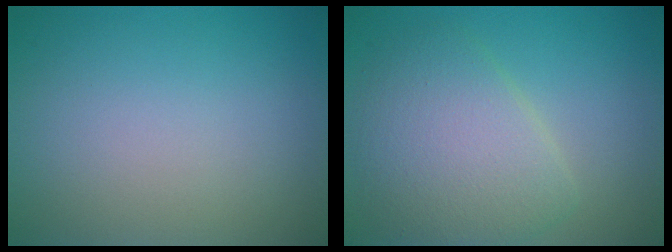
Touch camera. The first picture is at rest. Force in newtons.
{"total": 5.8, "press": 5.8, "slide": 0.2}